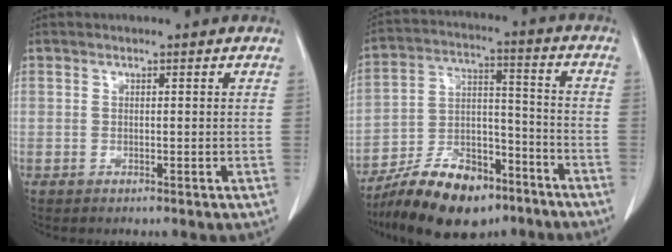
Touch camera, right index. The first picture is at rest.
{"total": 15.7, "force": [-11.5, 6.4, 8.6], "torque": [-0.146, 0.023, -0.192]}